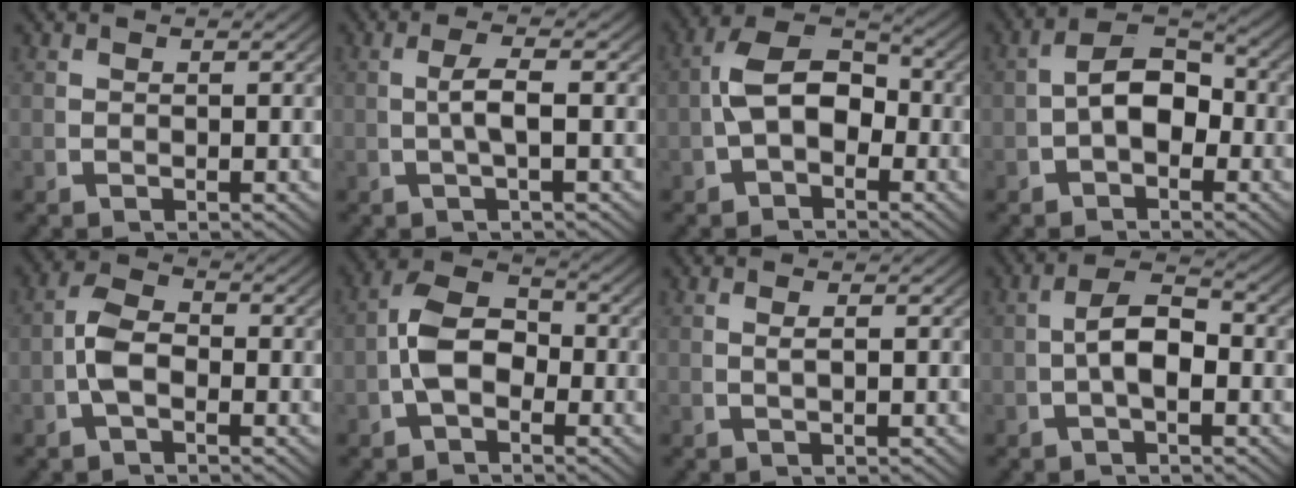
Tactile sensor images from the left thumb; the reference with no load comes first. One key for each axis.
{"total": 2.8, "fx": 0.0, "fy": 0.5, "fz": 2.7, "tx": -0.061, "ty": 0.002, "tz": 0.001}
{"total": 7.9, "fx": -0.6, "fy": 5.3, "fz": 5.8, "tx": -0.104, "ty": -0.017, "tz": -0.004}
{"total": 6.3, "fx": -0.6, "fy": 4.1, "fz": 4.8, "tx": -0.072, "ty": -0.012, "tz": -0.006}
{"total": 4.4, "fx": -0.5, "fy": 2.8, "fz": 3.3, "tx": -0.066, "ty": -0.009, "tz": -0.009}
{"total": 7.3, "fx": -0.8, "fy": 5.1, "fz": 5.1, "tx": -0.095, "ty": -0.015, "tz": -0.011}
{"total": 0.7, "fx": 0.1, "fy": 0.1, "fz": 0.7, "tx": -0.021, "ty": -0.002, "tz": 0.006}
{"total": 5.1, "fx": -0.3, "fy": 2.8, "fz": 4.3, "tx": -0.076, "ty": -0.009, "tz": -0.002}